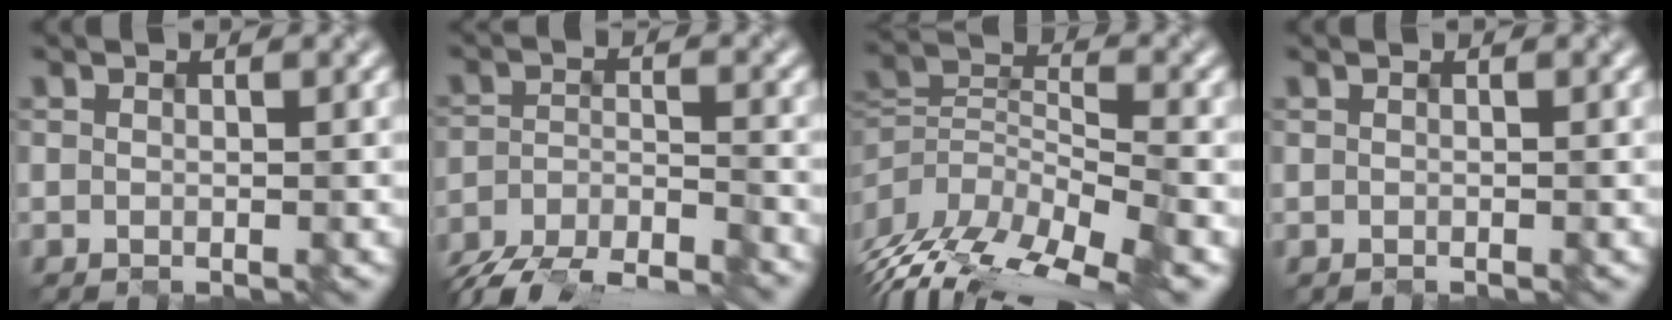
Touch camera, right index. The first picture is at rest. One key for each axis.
{"total": 8.2, "fx": -7.1, "fy": 2.2, "fz": 3.3, "tx": -0.060, "ty": -0.024, "tz": -0.114}
{"total": 11.9, "fx": -7.3, "fy": 5.3, "fz": 7.7, "tx": -0.154, "ty": 0.013, "tz": -0.109}
{"total": 0.0}